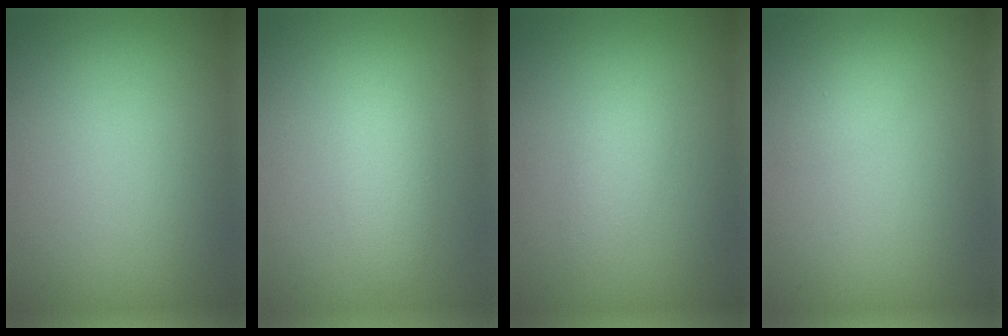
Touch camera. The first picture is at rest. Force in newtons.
{"total": 2.4, "press": 2.4, "slide": 0.1}
{"total": 1.8, "press": 1.8, "slide": 0.0}
{"total": 0.9, "press": 0.9, "slide": 0.2}